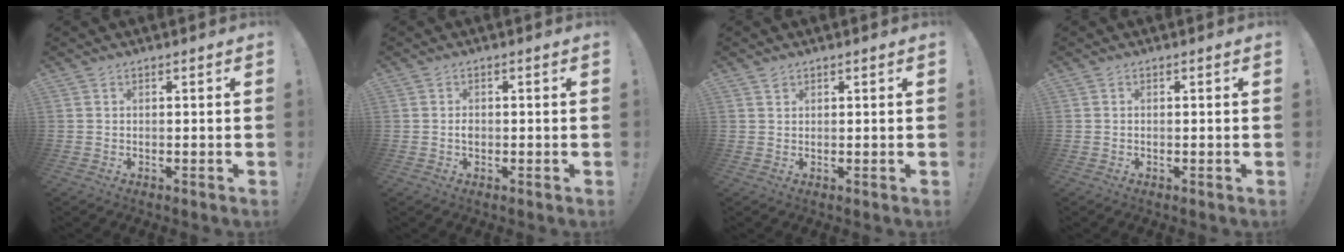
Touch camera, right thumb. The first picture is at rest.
{"total": 1.4, "force": [-0.6, 0.9, 0.9], "torque": [-0.008, 0.000, -0.012]}
{"total": 1.3, "force": [1.1, 0.7, 0.2], "torque": [0.003, -0.005, 0.020]}
{"total": 0.0}